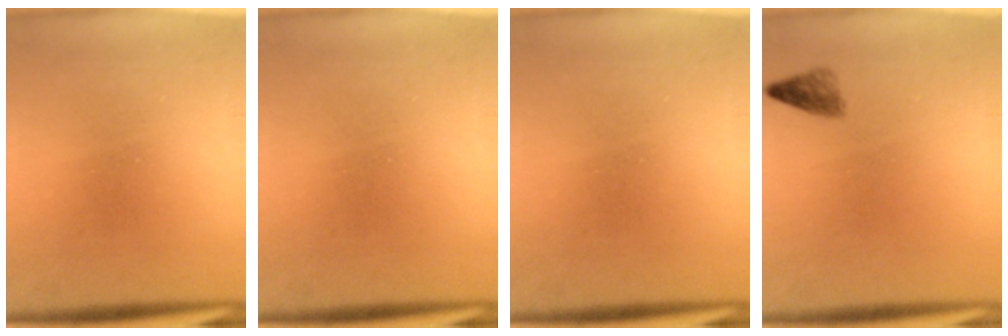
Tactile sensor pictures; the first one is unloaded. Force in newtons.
{"total": 0.0}
{"total": 0.0}
{"total": 1.7}